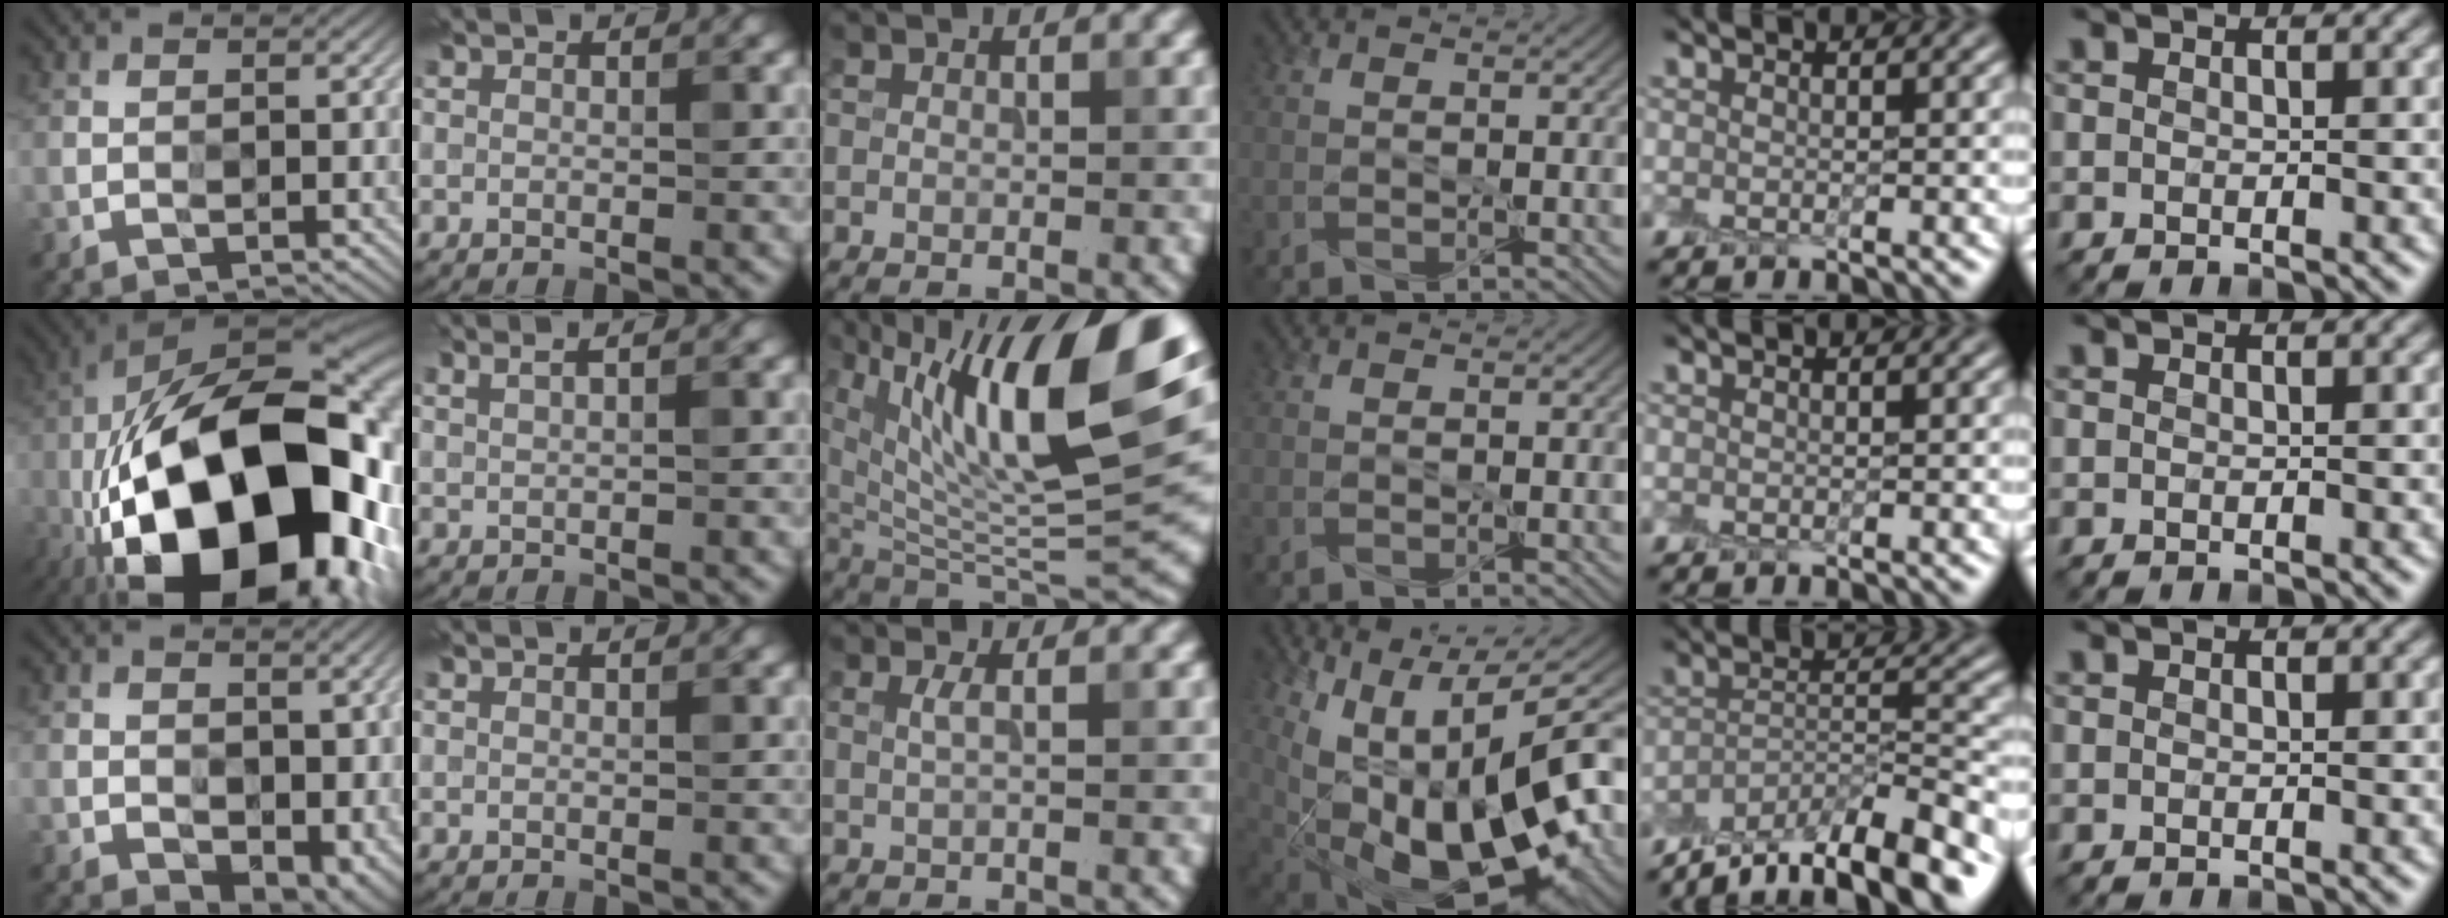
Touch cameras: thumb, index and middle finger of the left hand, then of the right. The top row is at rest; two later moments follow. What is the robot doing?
{"motion": "peel", "object": "aluminum foil"}